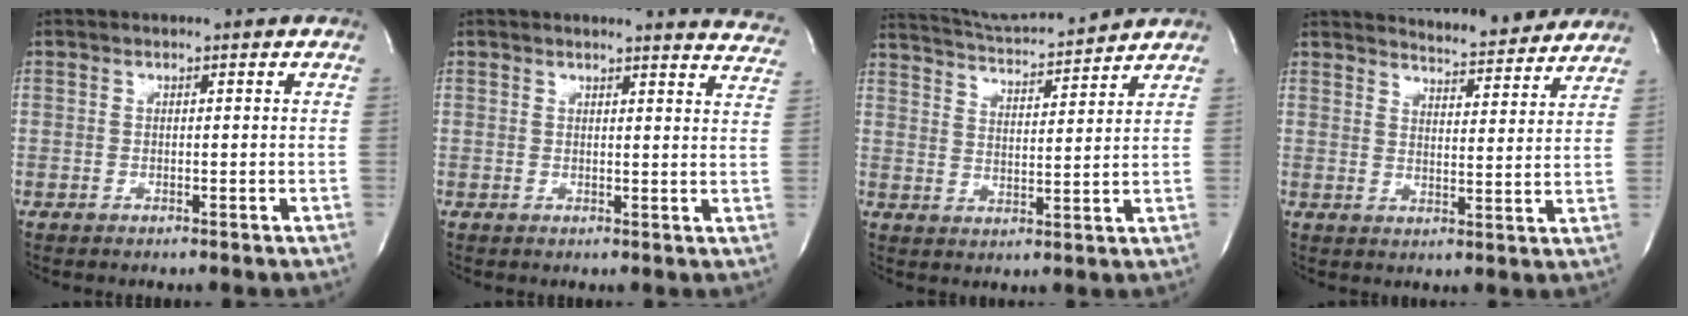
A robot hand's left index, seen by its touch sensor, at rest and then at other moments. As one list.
[{"total": 9.0, "force": [9.0, 0.3, 0.9], "torque": [0.010, -0.074, 0.061]}, {"total": 11.1, "force": [10.6, -0.7, 3.0], "torque": [-0.061, 0.005, 0.170]}, {"total": 9.9, "force": [9.8, 0.8, 1.8], "torque": [-0.027, -0.014, 0.122]}]